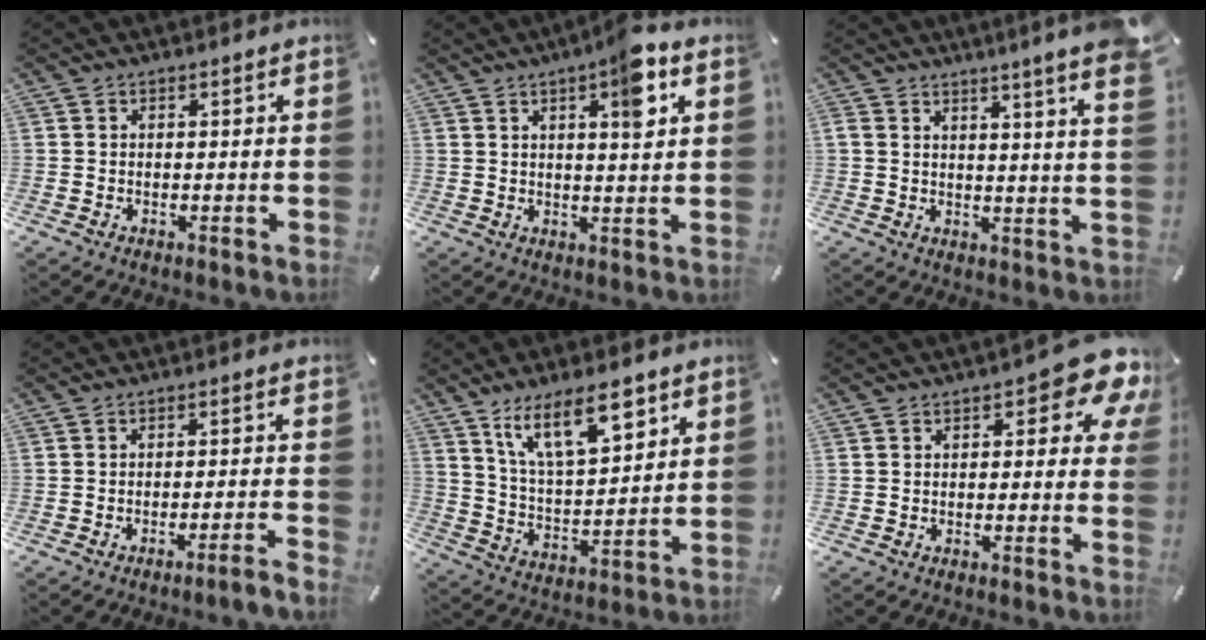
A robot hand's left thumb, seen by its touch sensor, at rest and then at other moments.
{"total": 7.8, "force": [3.7, 1.5, 6.7], "torque": [-0.097, -0.014, 0.053]}
{"total": 6.9, "force": [4.1, -0.3, 5.5], "torque": [-0.082, -0.035, 0.063]}
{"total": 3.6, "force": [-1.9, -0.3, 3.0], "torque": [-0.047, -0.006, -0.032]}
{"total": 15.3, "force": [9.5, 6.5, 10.0], "torque": [-0.168, -0.036, 0.166]}
{"total": 8.4, "force": [4.1, 3.8, 6.2], "torque": [-0.073, -0.020, 0.063]}